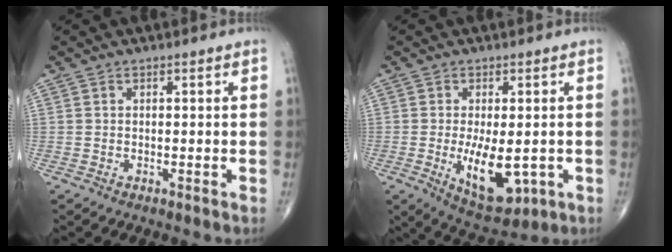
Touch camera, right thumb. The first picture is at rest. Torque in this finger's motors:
{"motor_torque": [3.52, 1.49, 1.55, -0.27, 0.43]}